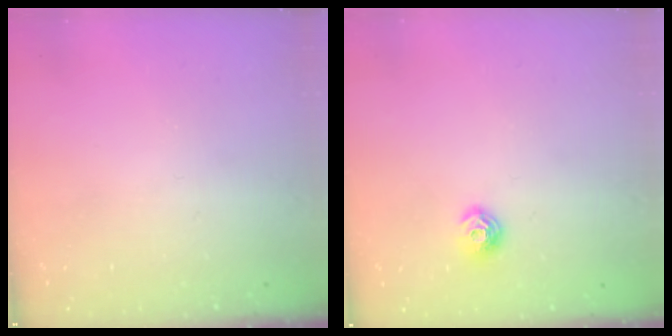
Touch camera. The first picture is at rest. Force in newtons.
{"total": 8.0, "press": 8.0, "slide": 1.0}